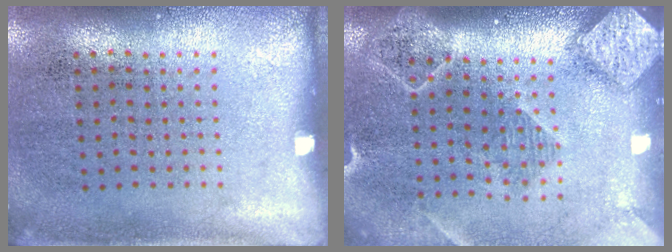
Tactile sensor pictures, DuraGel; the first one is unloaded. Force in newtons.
{"total": 2.5, "press": 2.0, "slide": 1.4}